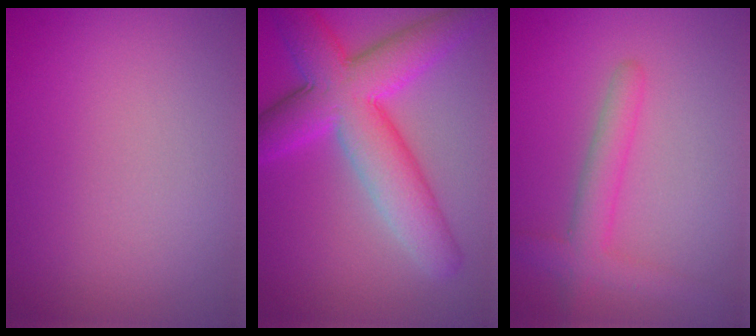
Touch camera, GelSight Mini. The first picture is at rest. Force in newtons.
{"total": 8.7, "press": 8.7, "slide": 0.3}
{"total": 3.1, "press": 3.1, "slide": 0.3}